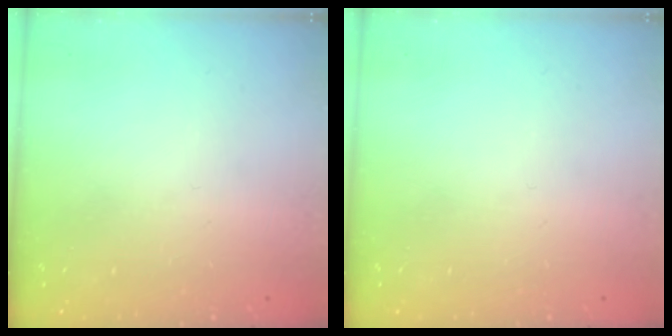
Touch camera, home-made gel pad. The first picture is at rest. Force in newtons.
{"total": 0.0}